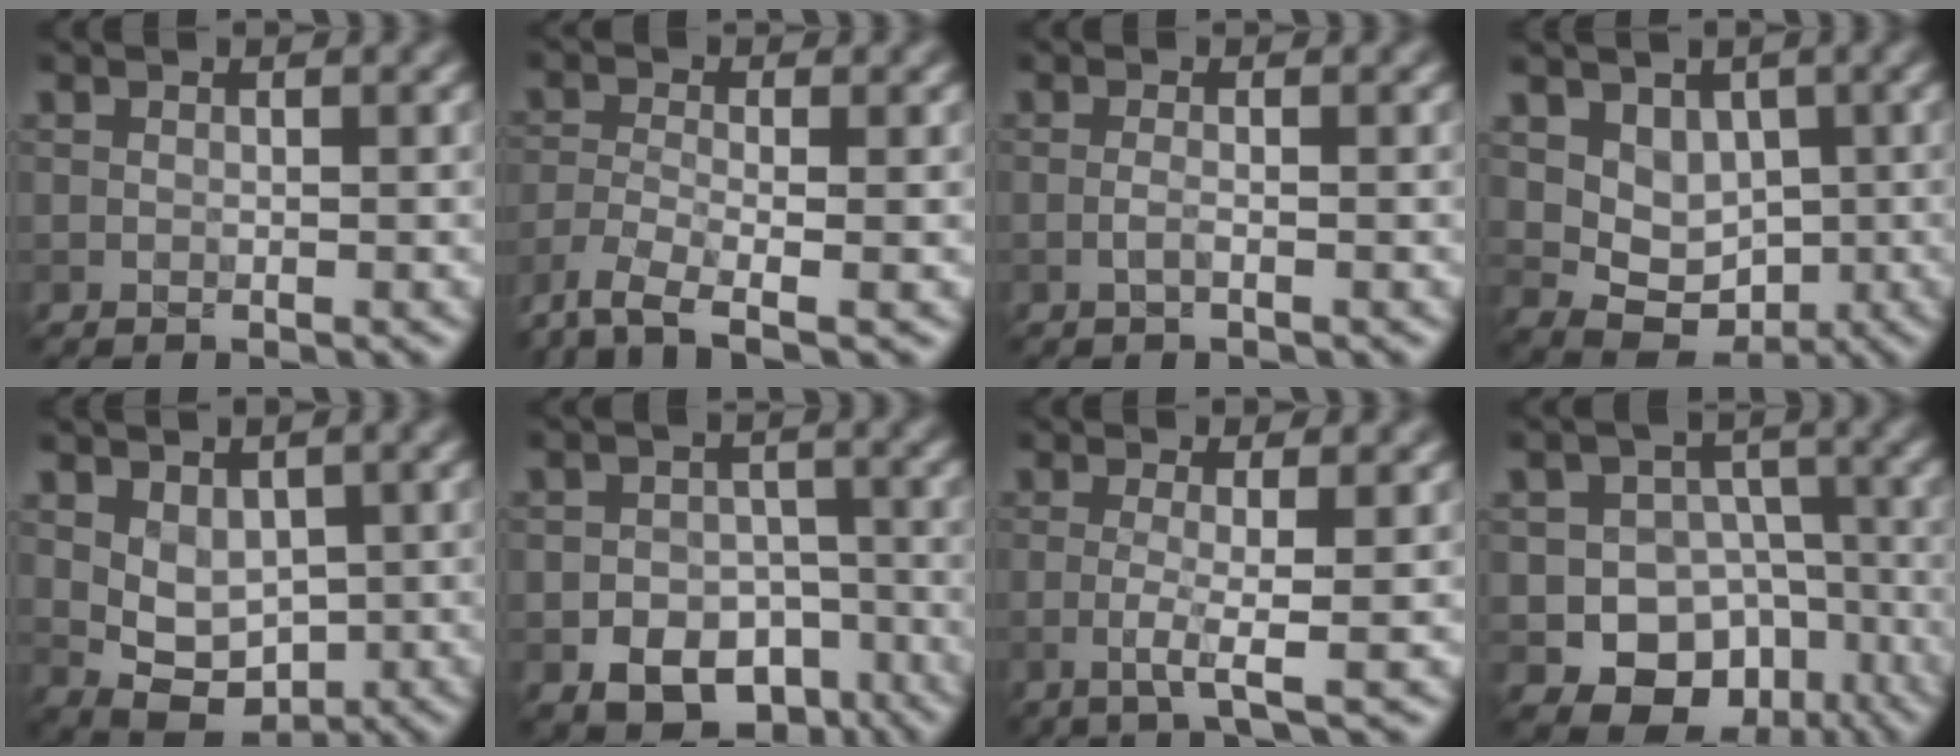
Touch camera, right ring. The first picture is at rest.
{"total": 5.2, "force": [-3.8, 1.4, 3.2], "torque": [-0.073, -0.011, -0.086]}
{"total": 0.8, "force": [-0.3, 0.2, 0.8], "torque": [-0.016, -0.001, -0.009]}
{"total": 4.6, "force": [1.1, 3.8, 2.5], "torque": [-0.036, -0.008, 0.021]}
{"total": 3.7, "force": [0.9, 2.7, 2.4], "torque": [-0.042, -0.011, 0.022]}
{"total": 9.1, "force": [-5.2, 6.6, 3.5], "torque": [-0.037, -0.014, -0.081]}
{"total": 2.9, "force": [-0.5, 0.5, 2.9], "torque": [-0.055, -0.003, -0.017]}
{"total": 11.9, "force": [-5.1, 10.0, 3.9], "torque": [-0.041, -0.006, -0.087]}